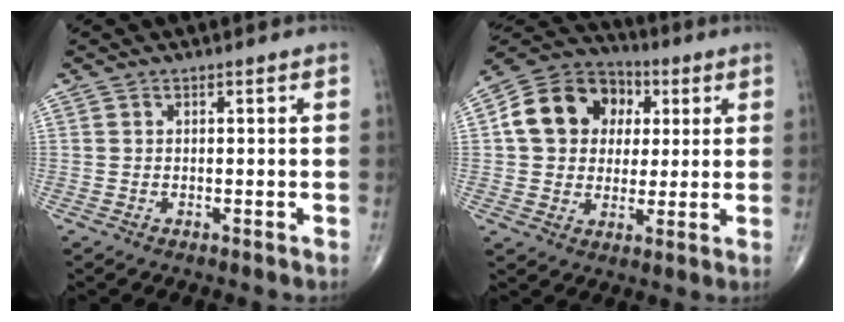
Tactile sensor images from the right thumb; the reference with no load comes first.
{"total": 15.0, "force": [2.9, 12.3, 8.0], "torque": [-0.113, 0.014, 0.042]}